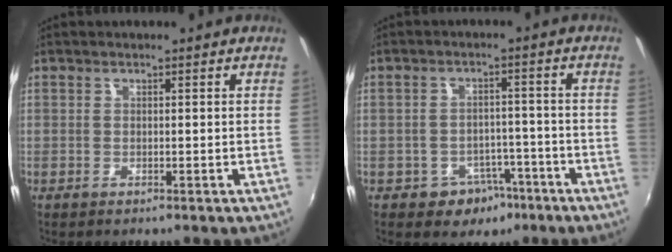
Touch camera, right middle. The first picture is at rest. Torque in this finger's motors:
{"motor_torque": [0.58, -0.47, 0.11, 0.04]}